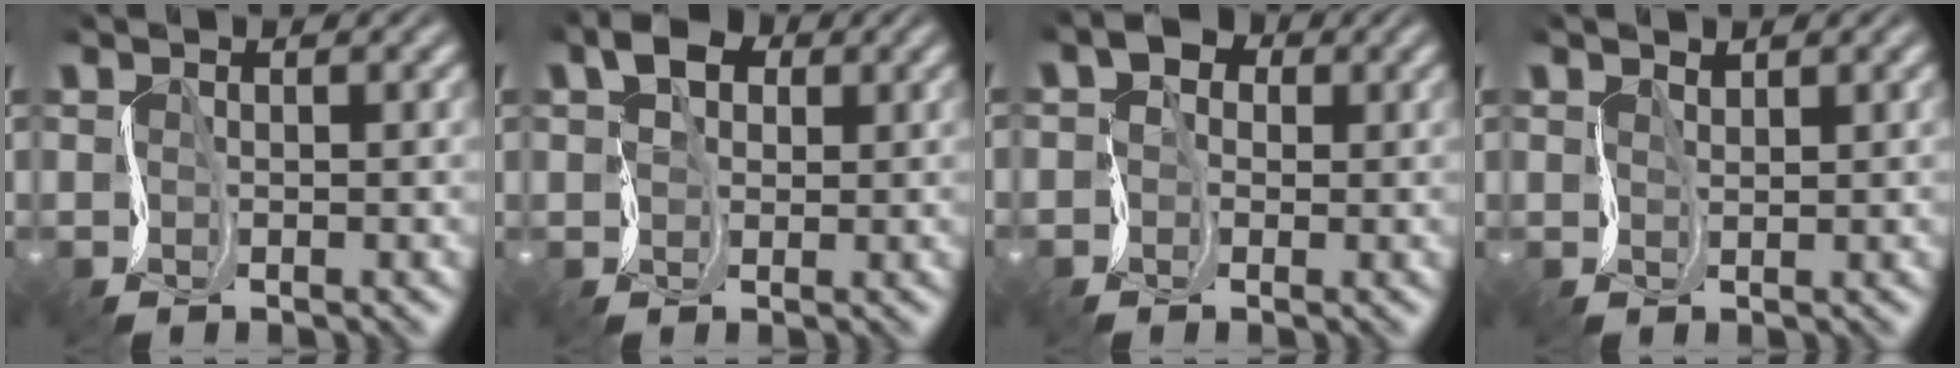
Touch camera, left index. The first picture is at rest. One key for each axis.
{"total": 3.4, "fx": 0.8, "fy": 2.4, "fz": 2.3, "tx": -0.046, "ty": 0.002, "tz": 0.001}
{"total": 2.3, "fx": -0.3, "fy": 1.9, "fz": 1.2, "tx": -0.020, "ty": 0.001, "tz": -0.017}
{"total": 1.2, "fx": 0.8, "fy": 0.5, "fz": 0.7, "tx": -0.016, "ty": -0.001, "tz": 0.013}